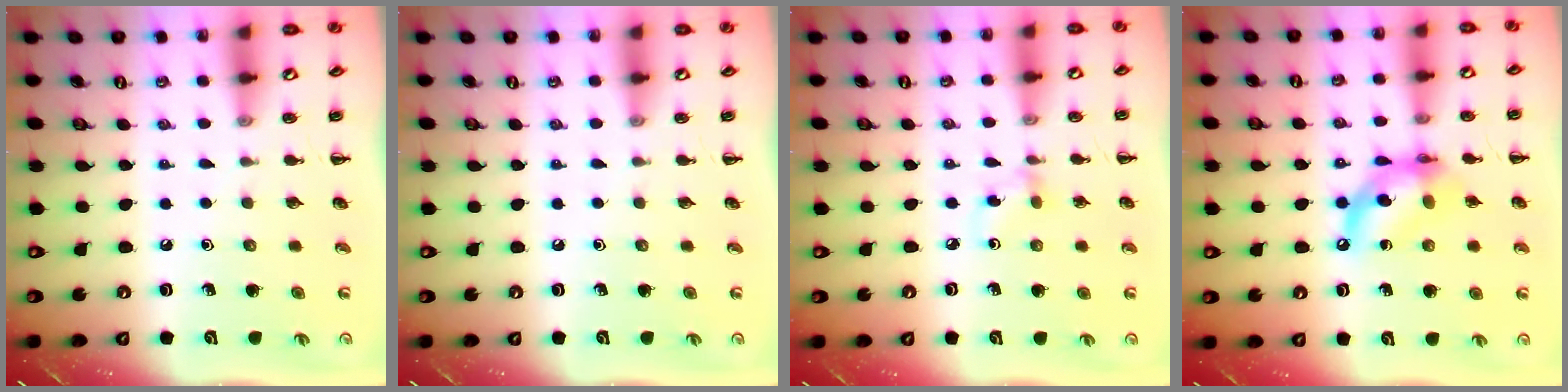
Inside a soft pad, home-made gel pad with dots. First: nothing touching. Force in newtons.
{"total": 0.0}
{"total": 2.8, "press": 2.6, "slide": 1.1}
{"total": 13.0, "press": 12.7, "slide": 3.1}